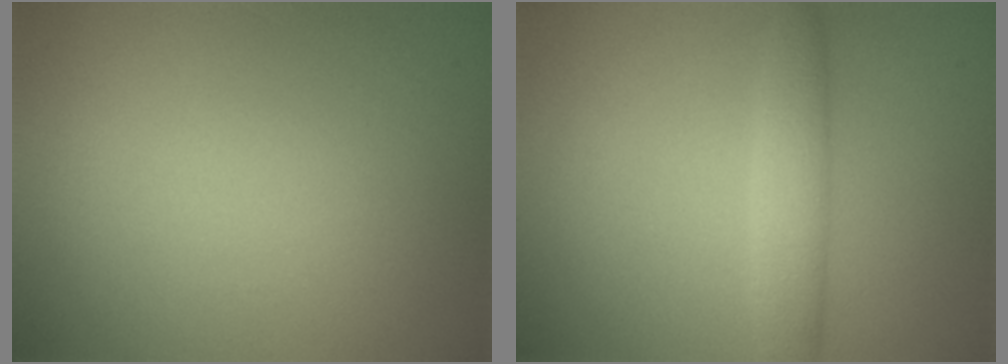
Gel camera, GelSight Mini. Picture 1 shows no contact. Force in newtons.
{"total": 2.8, "press": 2.8, "slide": 0.1}